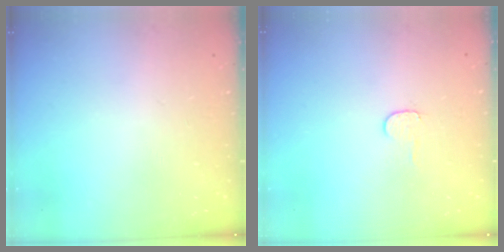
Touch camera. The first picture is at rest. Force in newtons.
{"total": 4.0, "press": 4.0, "slide": 0.4}